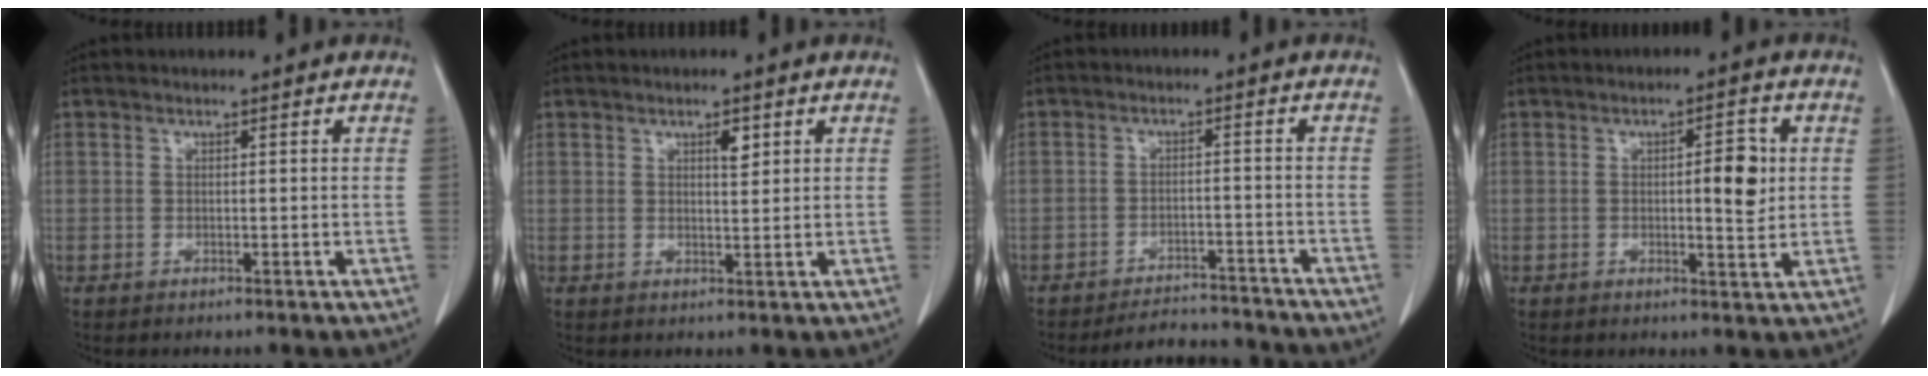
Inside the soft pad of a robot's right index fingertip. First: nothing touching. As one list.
[{"total": 2.2, "force": [1.1, 0.7, 1.8], "torque": [-0.028, -0.003, 0.017]}, {"total": 7.7, "force": [-7.4, 2.0, 0.3], "torque": [0.005, 0.011, -0.103]}, {"total": 5.3, "force": [0.6, 1.4, 5.1], "torque": [-0.072, 0.003, 0.008]}]